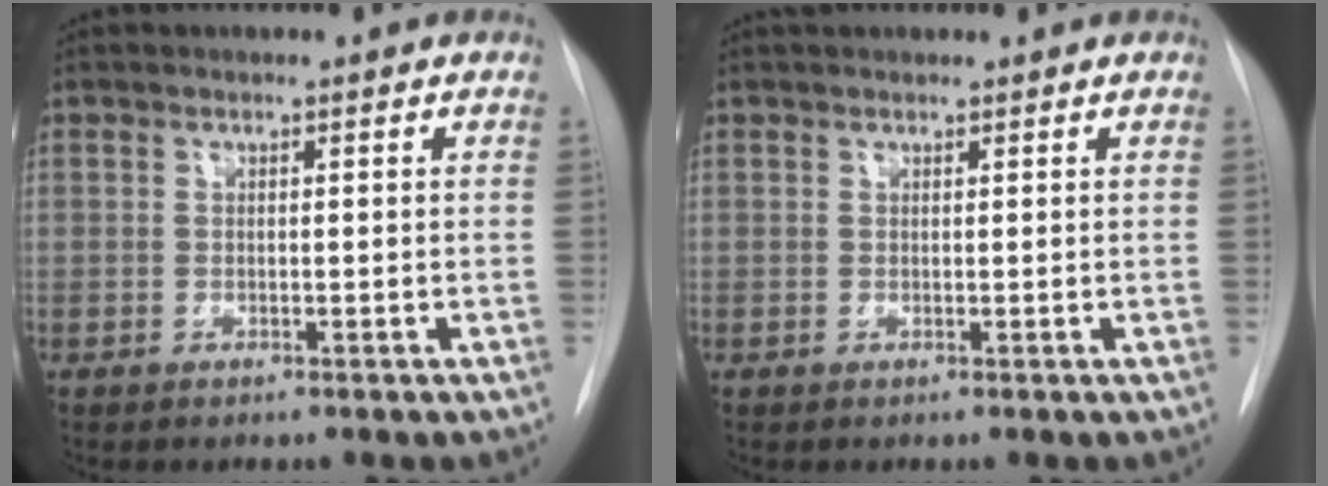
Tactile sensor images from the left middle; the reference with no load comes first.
{"total": 1.8, "force": [1.7, 0.5, 0.4], "torque": [-0.005, 0.025, 0.026]}